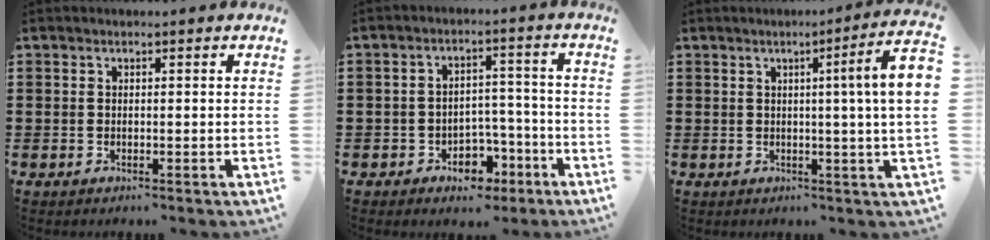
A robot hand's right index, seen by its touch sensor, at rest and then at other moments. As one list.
[{"total": 5.1, "force": [-3.0, 3.6, 1.9], "torque": [-0.036, 0.019, -0.055]}, {"total": 7.1, "force": [1.2, -0.9, 6.9], "torque": [-0.111, -0.016, 0.012]}]